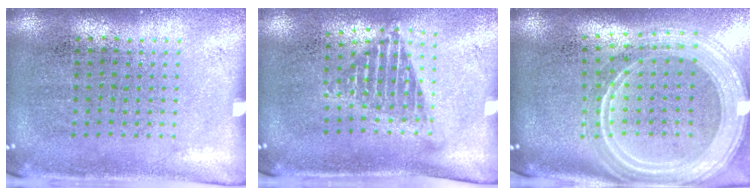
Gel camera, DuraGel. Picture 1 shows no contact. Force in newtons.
{"total": 1.4, "press": 1.1, "slide": 0.8}
{"total": 2.9, "press": 2.4, "slide": 1.6}